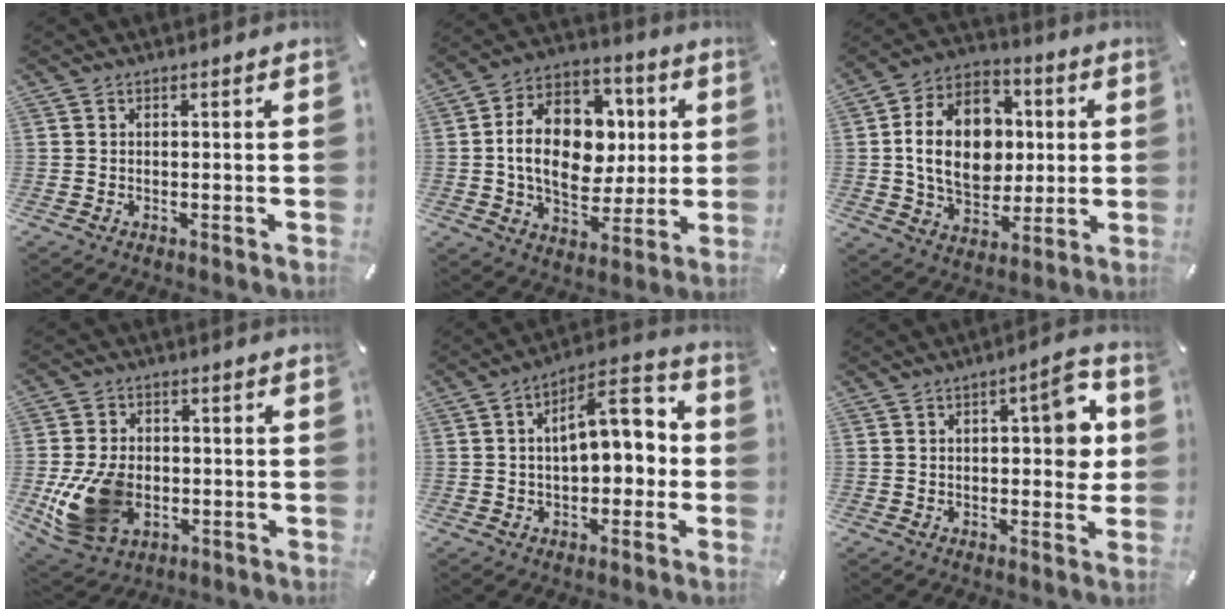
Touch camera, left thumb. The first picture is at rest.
{"total": 18.1, "force": [0.9, 13.4, 12.2], "torque": [-0.224, 0.009, 0.018]}
{"total": 17.9, "force": [0.6, 13.7, 11.5], "torque": [-0.221, 0.008, 0.011]}
{"total": 14.8, "force": [-2.8, 11.1, 9.4], "torque": [-0.193, 0.010, -0.045]}
{"total": 11.4, "force": [1.9, 6.8, 9.0], "torque": [-0.113, -0.014, 0.029]}
{"total": 9.3, "force": [1.6, 4.2, 8.1], "torque": [-0.093, -0.007, 0.019]}